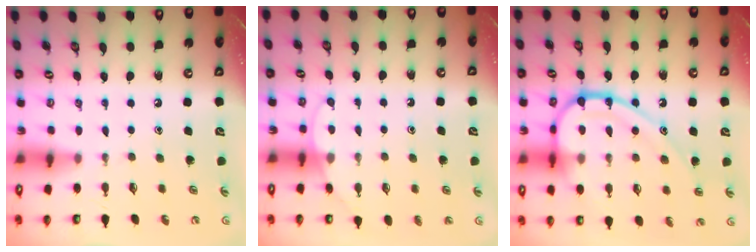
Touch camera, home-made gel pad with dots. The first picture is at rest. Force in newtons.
{"total": 4.8, "press": 4.7, "slide": 0.4}
{"total": 16.6, "press": 16.5, "slide": 1.4}